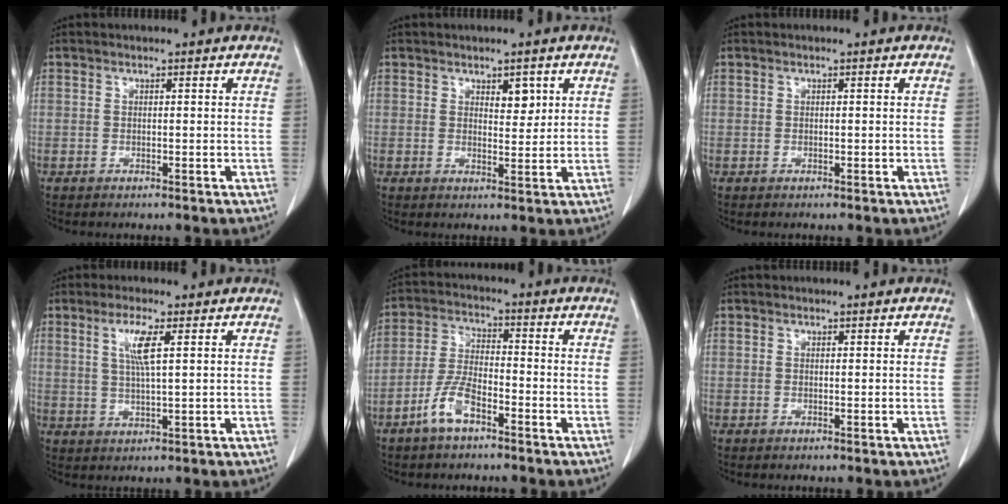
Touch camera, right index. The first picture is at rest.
{"total": 2.8, "force": [1.5, 1.3, 2.0], "torque": [-0.024, -0.002, 0.027]}
{"total": 0.0}
{"total": 4.9, "force": [1.8, 0.1, 4.5], "torque": [-0.093, -0.001, 0.037]}
{"total": 6.4, "force": [-3.9, 2.1, 4.6], "torque": [-0.103, 0.003, -0.077]}
{"total": 0.0}